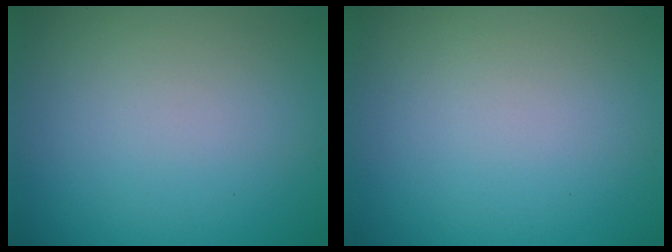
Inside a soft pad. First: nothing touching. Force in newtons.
{"total": 0.0}